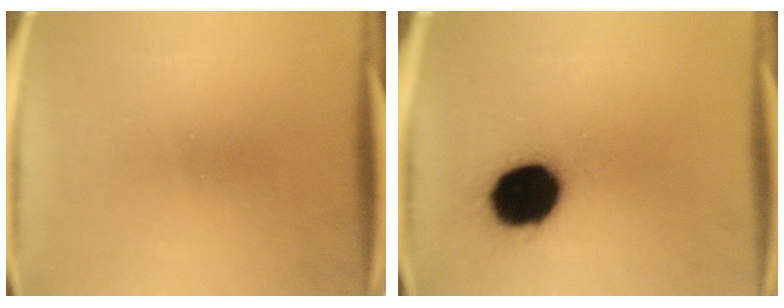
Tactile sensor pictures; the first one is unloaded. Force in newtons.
{"total": 18.1}